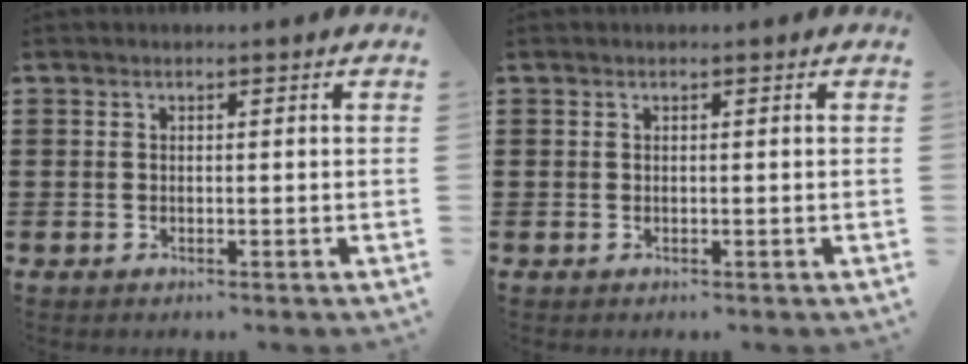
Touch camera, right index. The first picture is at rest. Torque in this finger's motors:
{"motor_torque": [-0.60, 1.43, 0.01, -0.01]}